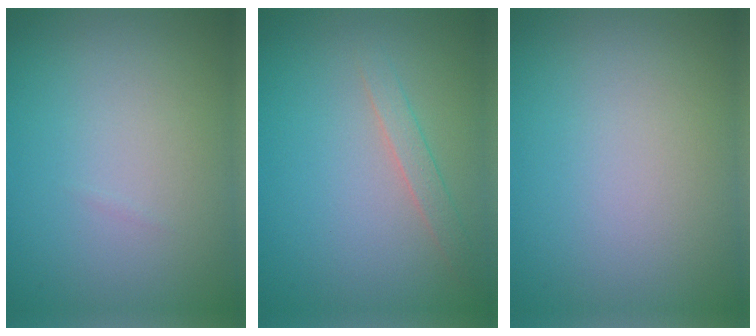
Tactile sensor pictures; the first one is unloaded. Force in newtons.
{"total": 1.3, "press": 1.3, "slide": 0.1}
{"total": 0.0}